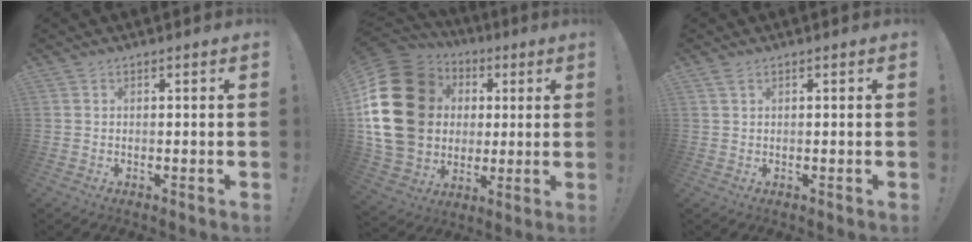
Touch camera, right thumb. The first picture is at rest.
{"total": 26.4, "force": [2.9, 21.2, 15.5], "torque": [-0.288, 0.001, 0.089]}
{"total": 1.1, "force": [0.7, 0.5, 0.8], "torque": [-0.019, 0.003, 0.013]}